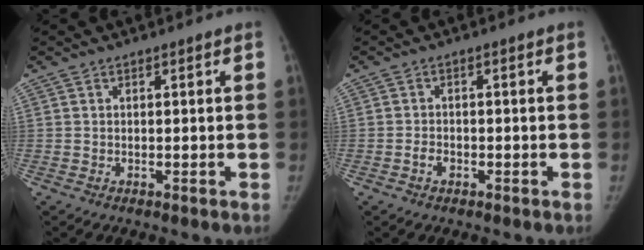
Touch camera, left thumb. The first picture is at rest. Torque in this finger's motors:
{"motor_torque": [-0.08, -0.12, 0.15, 0.36, -0.02]}